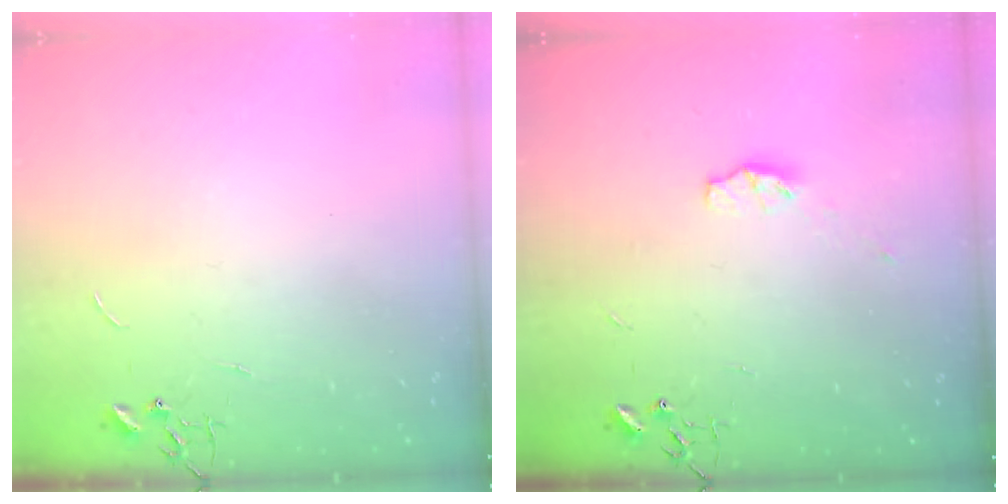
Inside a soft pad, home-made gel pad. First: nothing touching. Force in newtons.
{"total": 5.0, "press": 4.9, "slide": 0.7}